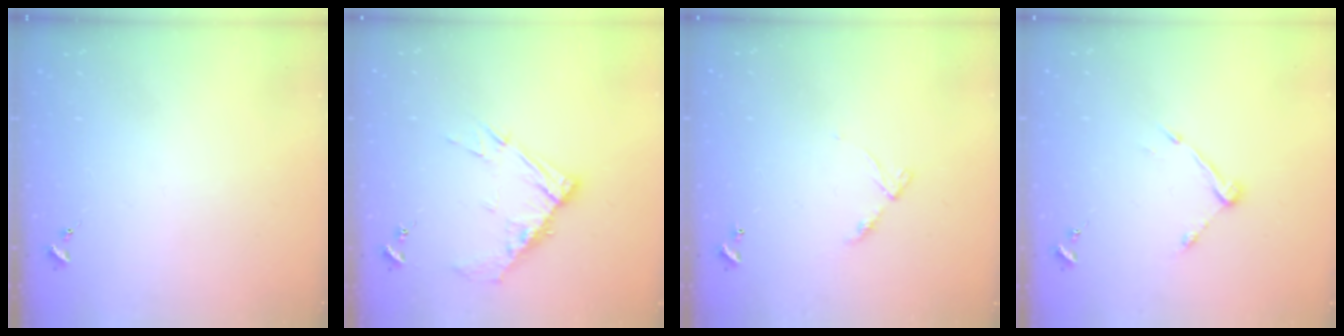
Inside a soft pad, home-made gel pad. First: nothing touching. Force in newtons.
{"total": 11.1, "press": 11.0, "slide": 1.1}
{"total": 6.1, "press": 6.0, "slide": 0.6}
{"total": 6.9, "press": 6.9, "slide": 0.3}